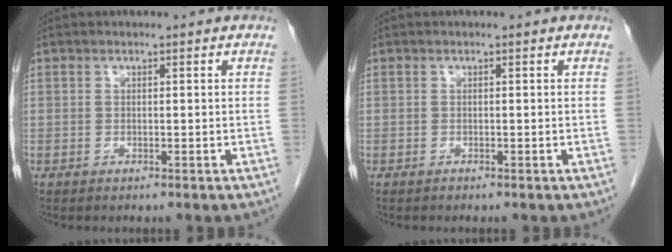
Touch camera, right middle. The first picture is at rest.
{"total": 0.0}